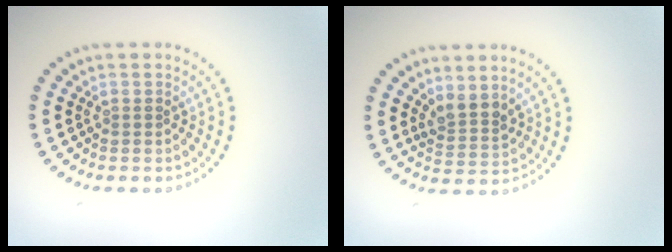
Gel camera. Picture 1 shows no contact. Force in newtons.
{"total": 2.3, "press": 1.9, "slide": 1.3}